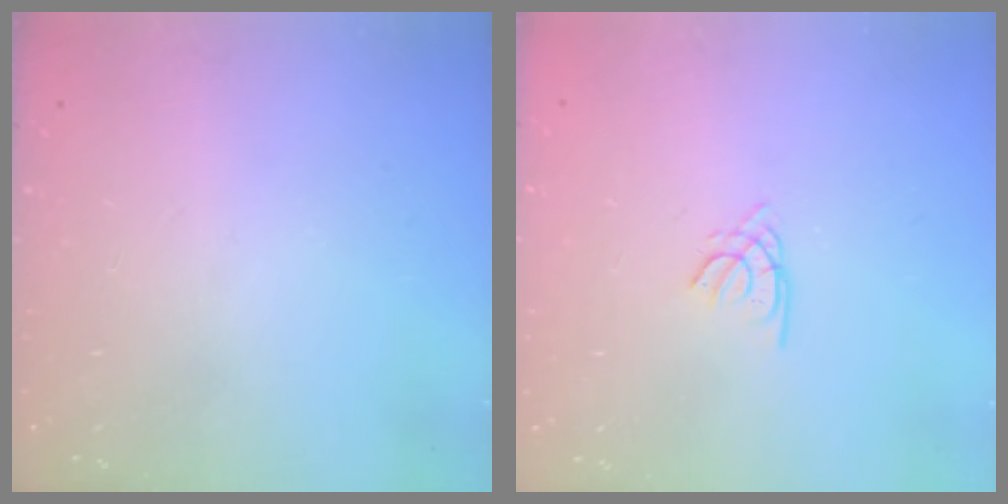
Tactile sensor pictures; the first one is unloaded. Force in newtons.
{"total": 1.2, "press": 1.1, "slide": 0.3}